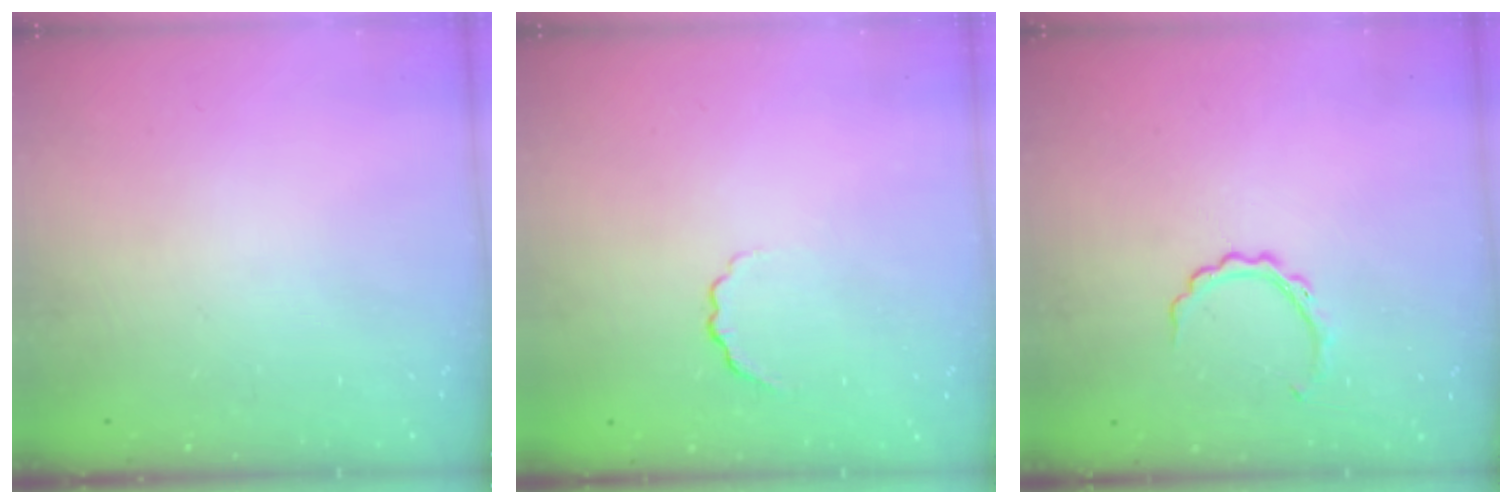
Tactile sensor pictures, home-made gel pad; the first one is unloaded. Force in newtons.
{"total": 2.1, "press": 2.0, "slide": 0.8}
{"total": 4.6, "press": 4.5, "slide": 0.7}